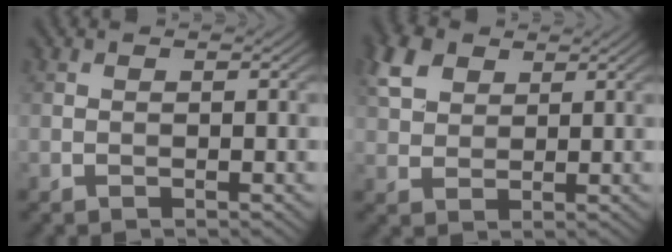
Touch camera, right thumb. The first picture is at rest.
{"total": 5.6, "force": [2.8, 3.7, 3.0], "torque": [-0.082, 0.012, 0.057]}